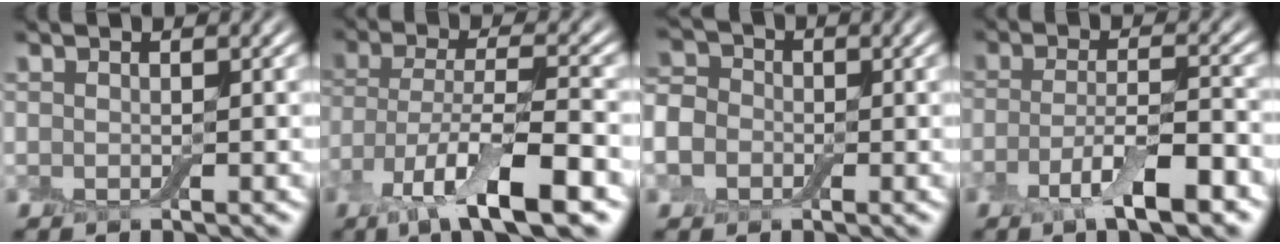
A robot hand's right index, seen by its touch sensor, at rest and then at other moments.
{"total": 9.0, "force": [-4.5, 2.6, 7.4], "torque": [-0.138, -0.007, -0.084]}
{"total": 6.5, "force": [-1.6, 5.6, 2.8], "torque": [-0.056, 0.005, -0.066]}
{"total": 5.9, "force": [-2.8, 1.6, 4.9], "torque": [-0.094, -0.002, -0.054]}